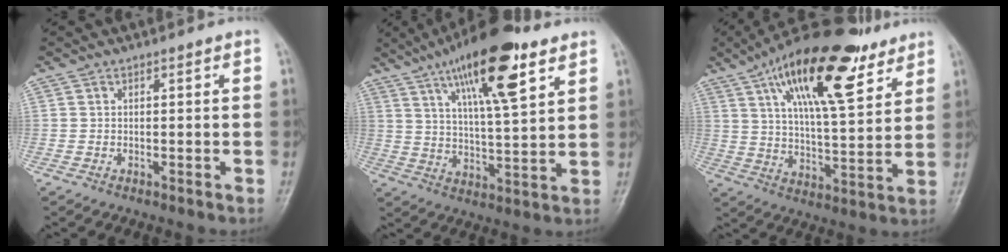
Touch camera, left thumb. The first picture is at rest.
{"total": 17.4, "force": [9.6, 4.5, 13.8], "torque": [-0.212, -0.031, 0.160]}
{"total": 22.3, "force": [12.6, 7.9, 16.7], "torque": [-0.252, -0.038, 0.208]}